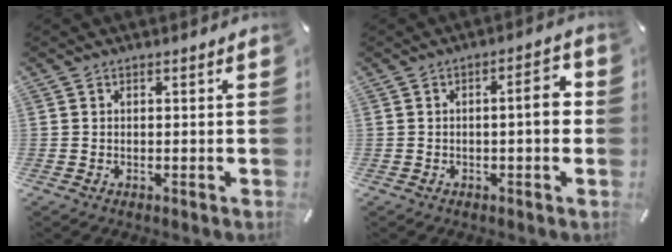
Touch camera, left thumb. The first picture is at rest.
{"total": 6.2, "force": [-0.1, 2.1, 5.8], "torque": [-0.079, 0.007, -0.009]}